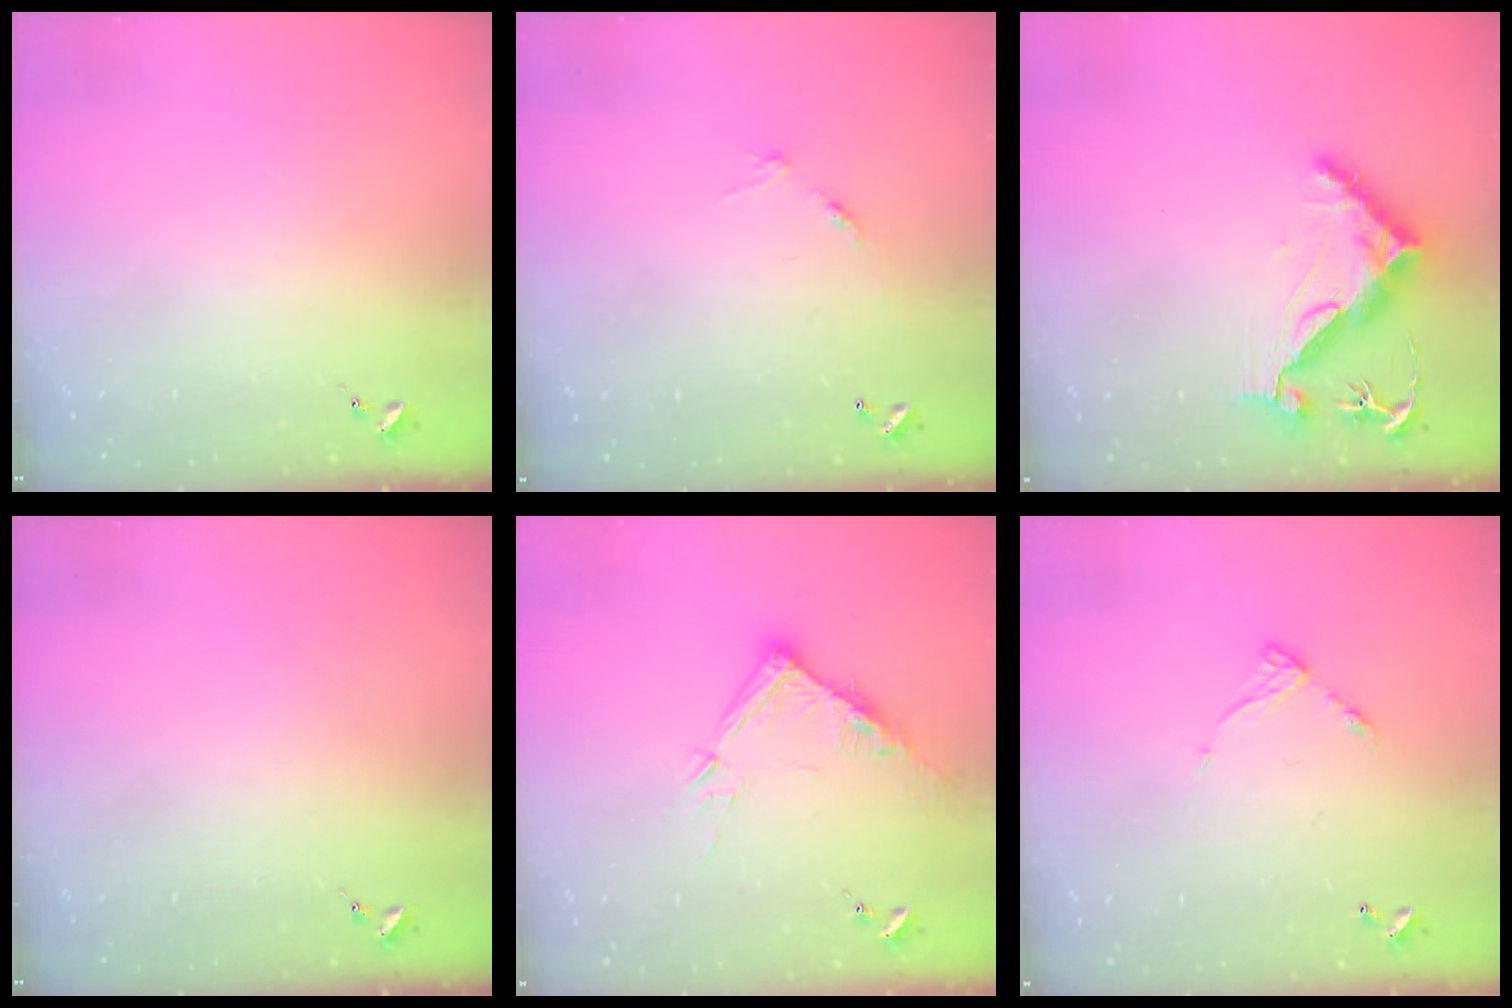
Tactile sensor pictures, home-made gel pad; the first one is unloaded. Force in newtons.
{"total": 7.0, "press": 7.0, "slide": 0.5}
{"total": 10.5, "press": 10.4, "slide": 1.1}
{"total": 0.0}
{"total": 12.1, "press": 12.1, "slide": 1.2}
{"total": 7.1, "press": 7.1, "slide": 0.5}